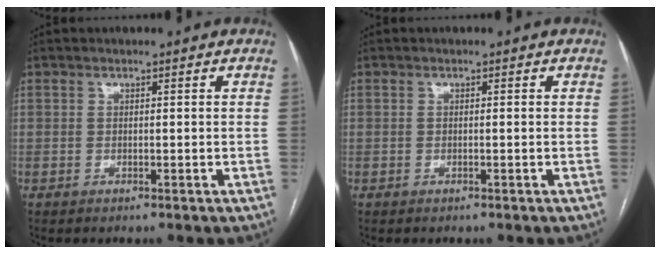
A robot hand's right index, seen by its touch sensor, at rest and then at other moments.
{"total": 0.0}